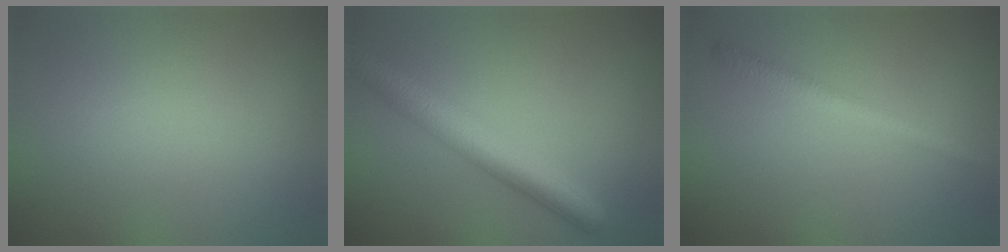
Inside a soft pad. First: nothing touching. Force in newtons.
{"total": 5.4, "press": 5.4, "slide": 0.2}
{"total": 2.2, "press": 2.2, "slide": 0.1}